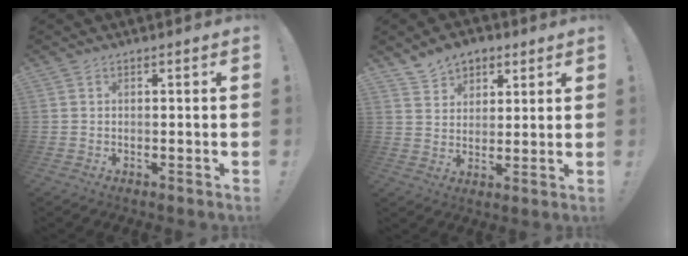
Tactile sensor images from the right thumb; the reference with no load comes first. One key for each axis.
{"total": 8.0, "fx": 5.4, "fy": 5.6, "fz": 1.8, "tx": -0.032, "ty": -0.031, "tz": 0.106}